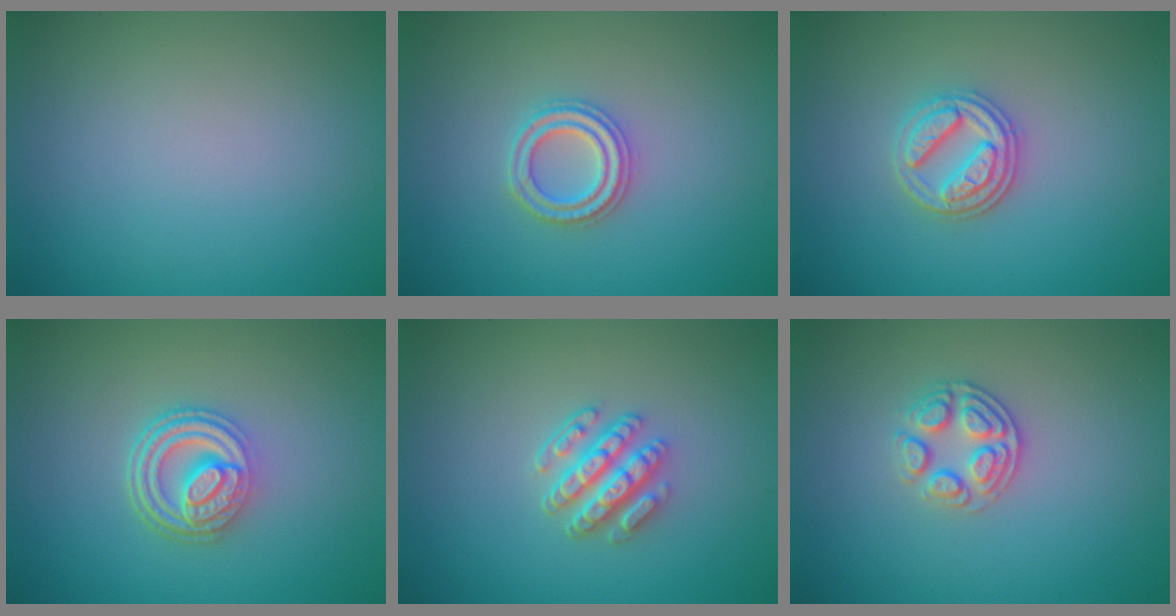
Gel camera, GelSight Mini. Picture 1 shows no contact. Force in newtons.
{"total": 2.4, "press": 2.4, "slide": 0.4}
{"total": 3.4, "press": 3.0, "slide": 1.5}
{"total": 4.9, "press": 3.6, "slide": 3.3}
{"total": 4.0, "press": 3.3, "slide": 2.3}
{"total": 2.7, "press": 2.5, "slide": 0.9}